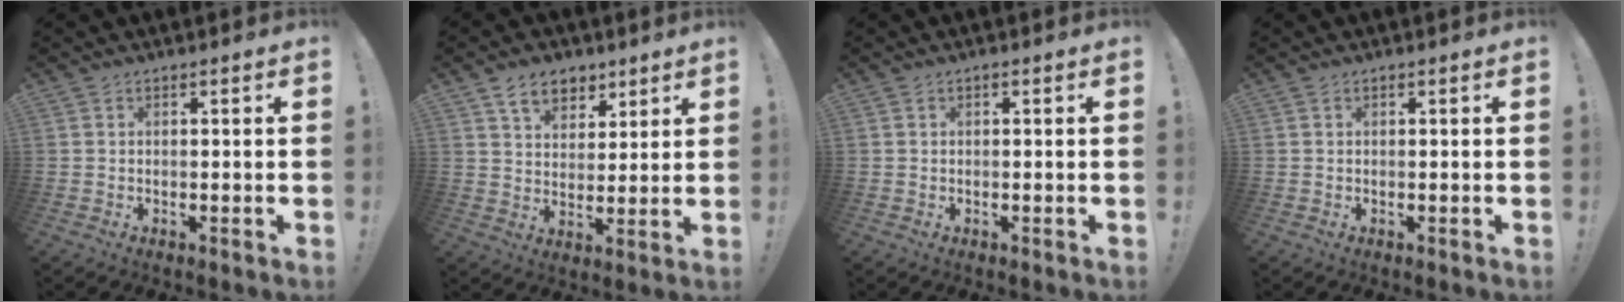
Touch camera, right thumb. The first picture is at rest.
{"total": 9.6, "force": [6.0, 6.3, 4.0], "torque": [-0.065, -0.023, 0.115]}
{"total": 0.0}
{"total": 0.0}